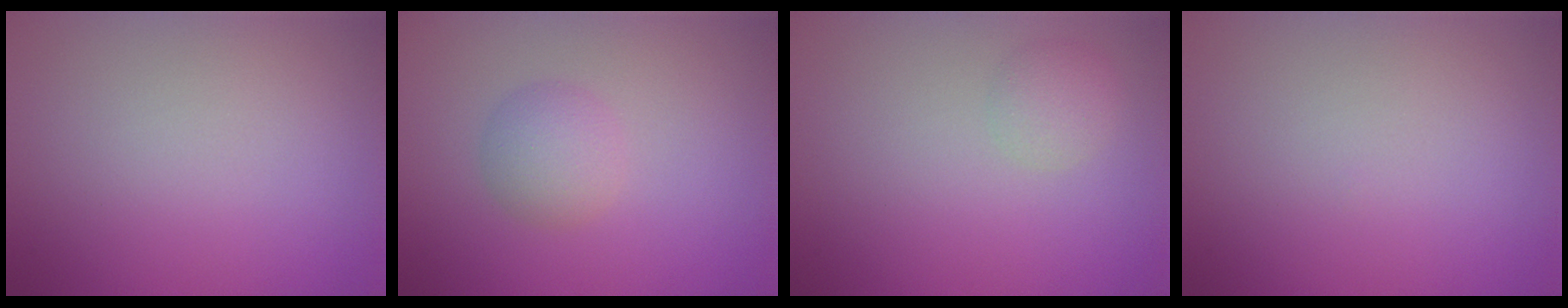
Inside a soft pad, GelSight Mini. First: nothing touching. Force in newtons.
{"total": 2.5, "press": 2.5, "slide": 0.0}
{"total": 1.5, "press": 1.5, "slide": 0.0}
{"total": 0.0}